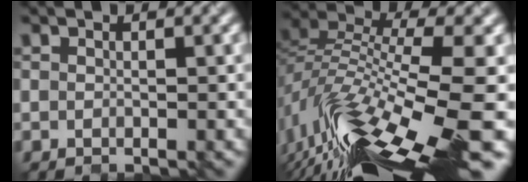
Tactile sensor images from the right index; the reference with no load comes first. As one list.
[{"total": 13.6, "force": [-7.8, 3.5, 10.5], "torque": [-0.211, 0.007, -0.133]}]